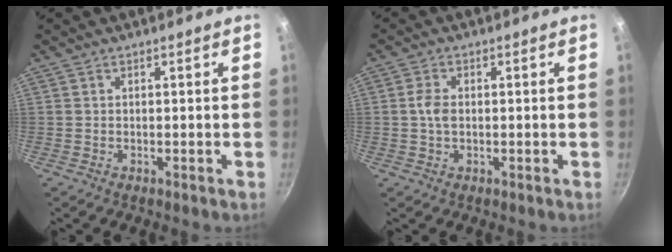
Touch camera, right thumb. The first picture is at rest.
{"total": 3.3, "force": [0.0, 2.2, 2.6], "torque": [-0.052, 0.008, -0.003]}